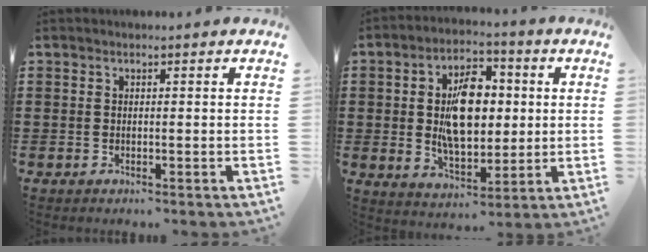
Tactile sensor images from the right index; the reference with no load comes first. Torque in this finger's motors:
{"motor_torque": [1.95, 0.19, 1.05, 0.21]}